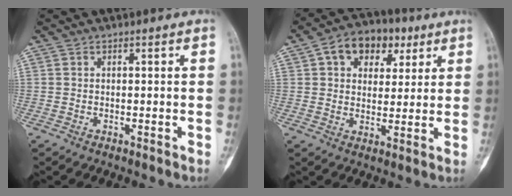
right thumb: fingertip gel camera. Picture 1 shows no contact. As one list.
[{"total": 11.3, "force": [4.7, 7.9, 6.5], "torque": [-0.056, 0.003, 0.069]}]